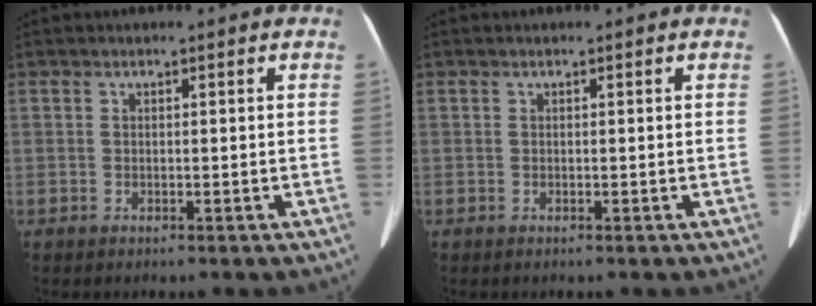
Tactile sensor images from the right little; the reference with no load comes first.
{"total": 0.0}